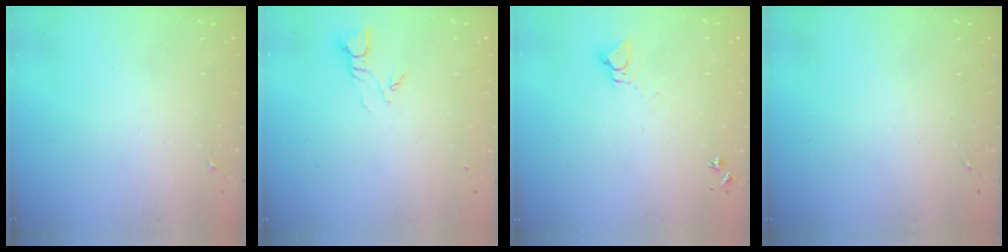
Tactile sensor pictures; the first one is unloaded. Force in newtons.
{"total": 3.4, "press": 3.4, "slide": 0.2}
{"total": 4.4, "press": 4.3, "slide": 0.4}
{"total": 0.0}